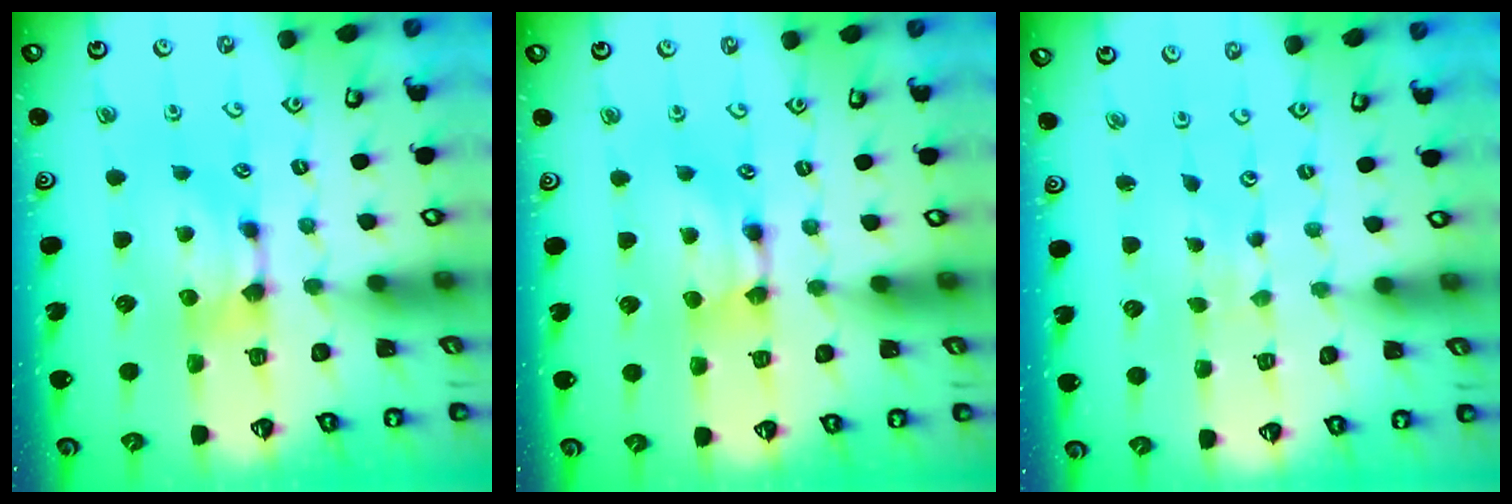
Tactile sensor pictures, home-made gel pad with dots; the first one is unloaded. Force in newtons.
{"total": 1.6, "press": 1.6, "slide": 0.1}
{"total": 5.1, "press": 5.1, "slide": 0.3}